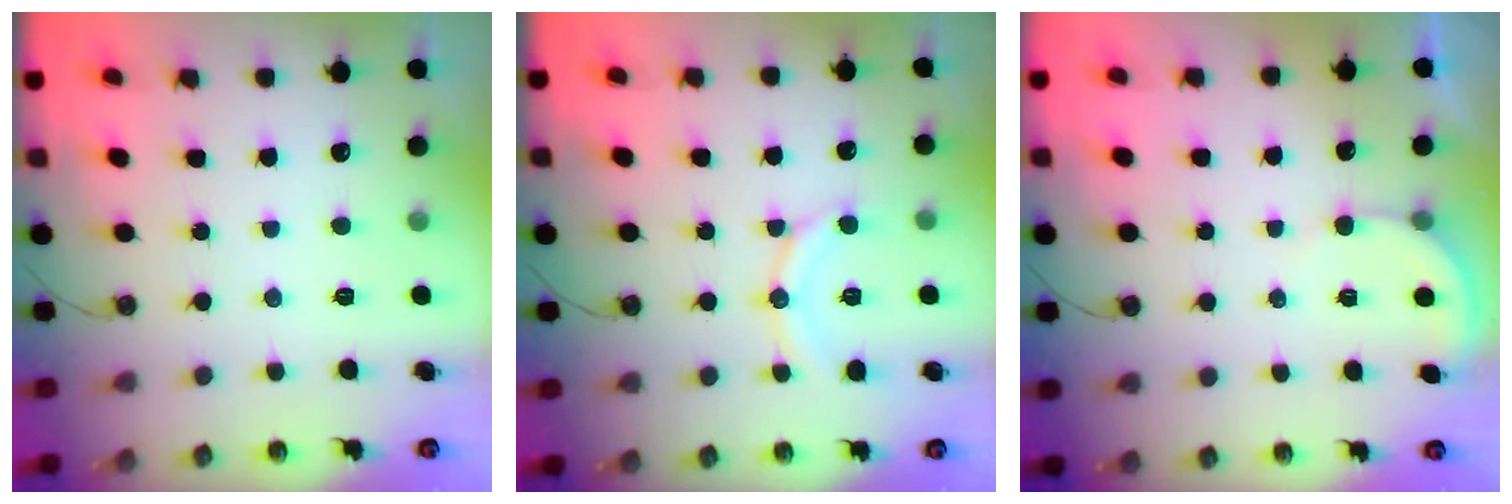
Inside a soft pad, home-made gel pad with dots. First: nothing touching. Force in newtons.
{"total": 11.1, "press": 11.0, "slide": 1.1}
{"total": 2.7, "press": 2.7, "slide": 0.1}